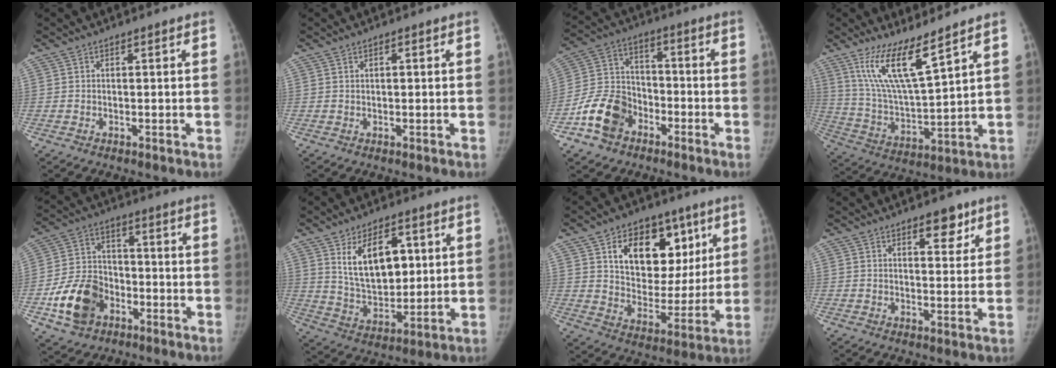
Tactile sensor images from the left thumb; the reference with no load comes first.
{"total": 0.7, "force": [0.2, 0.3, 0.6], "torque": [-0.008, 0.002, 0.005]}
{"total": 11.9, "force": [-6.4, 8.6, 5.2], "torque": [-0.083, 0.047, -0.125]}
{"total": 13.1, "force": [8.7, 2.3, 9.5], "torque": [-0.172, -0.059, 0.184]}
{"total": 13.0, "force": [-5.6, 9.5, 6.8], "torque": [-0.104, 0.027, -0.101]}
{"total": 13.4, "force": [4.5, 7.7, 10.0], "torque": [-0.133, -0.025, 0.093]}
{"total": 19.0, "force": [7.7, 12.7, 11.8], "torque": [-0.122, -0.025, 0.127]}
{"total": 5.1, "force": [3.2, 2.4, 3.2], "torque": [-0.016, -0.019, 0.042]}